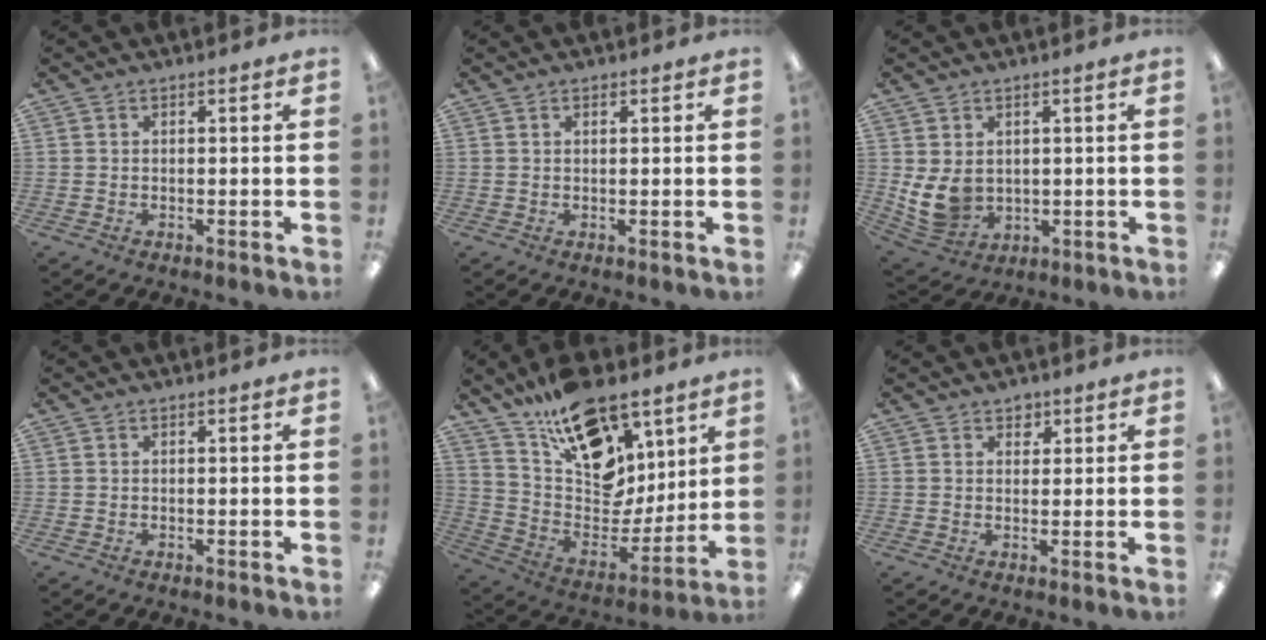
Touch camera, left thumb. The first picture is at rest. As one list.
[{"total": 1.0, "force": [0.6, 0.5, 0.7], "torque": [-0.007, -0.002, 0.009]}, {"total": 8.3, "force": [1.2, 6.5, 5.0], "torque": [-0.109, -0.008, 0.026]}, {"total": 0.0}, {"total": 19.9, "force": [12.2, 11.9, 10.3], "torque": [-0.157, -0.088, 0.224]}, {"total": 2.4, "force": [1.7, 1.7, 0.7], "torque": [0.009, -0.008, 0.025]}]